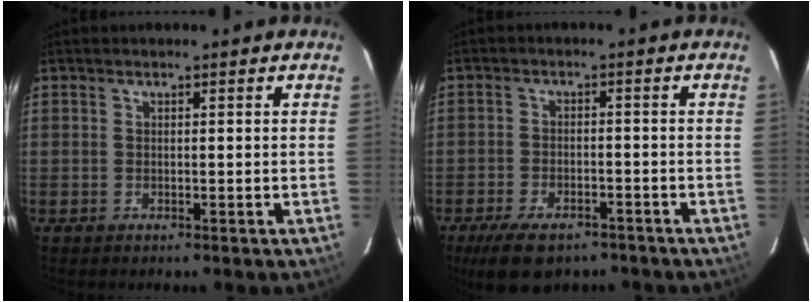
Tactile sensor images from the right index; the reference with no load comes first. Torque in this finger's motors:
{"motor_torque": [0.89, -0.87, 0.17, 0.04]}